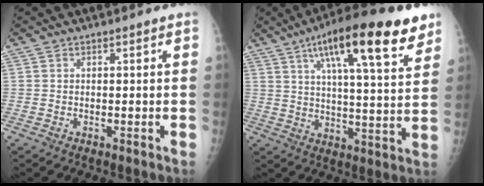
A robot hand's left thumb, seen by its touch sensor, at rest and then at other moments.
{"total": 21.5, "force": [11.9, 5.3, 17.0], "torque": [-0.242, -0.024, 0.181]}